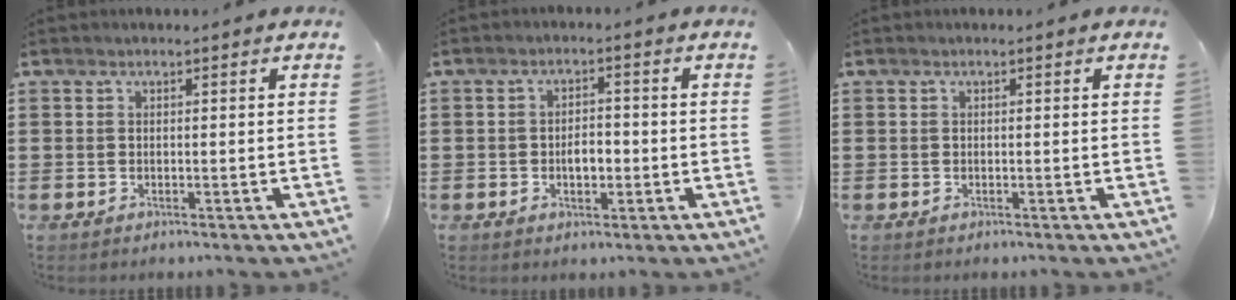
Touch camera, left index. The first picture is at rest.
{"total": 3.3, "force": [-0.7, 1.7, 2.7], "torque": [-0.044, 0.001, -0.017]}
{"total": 0.0}